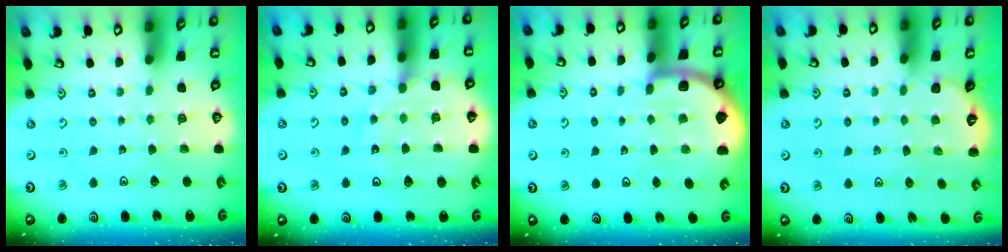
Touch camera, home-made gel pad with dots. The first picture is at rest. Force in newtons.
{"total": 12.0, "press": 11.8, "slide": 1.6}
{"total": 4.0, "press": 4.0, "slide": 0.6}
{"total": 1.5, "press": 1.0, "slide": 1.1}